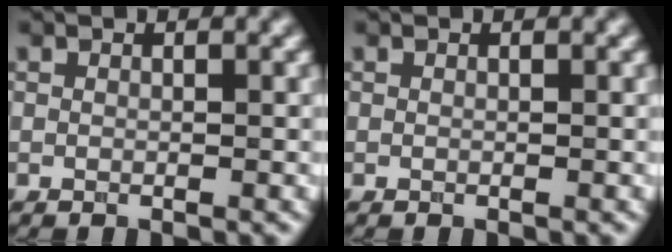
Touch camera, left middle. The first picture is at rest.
{"total": 0.0}